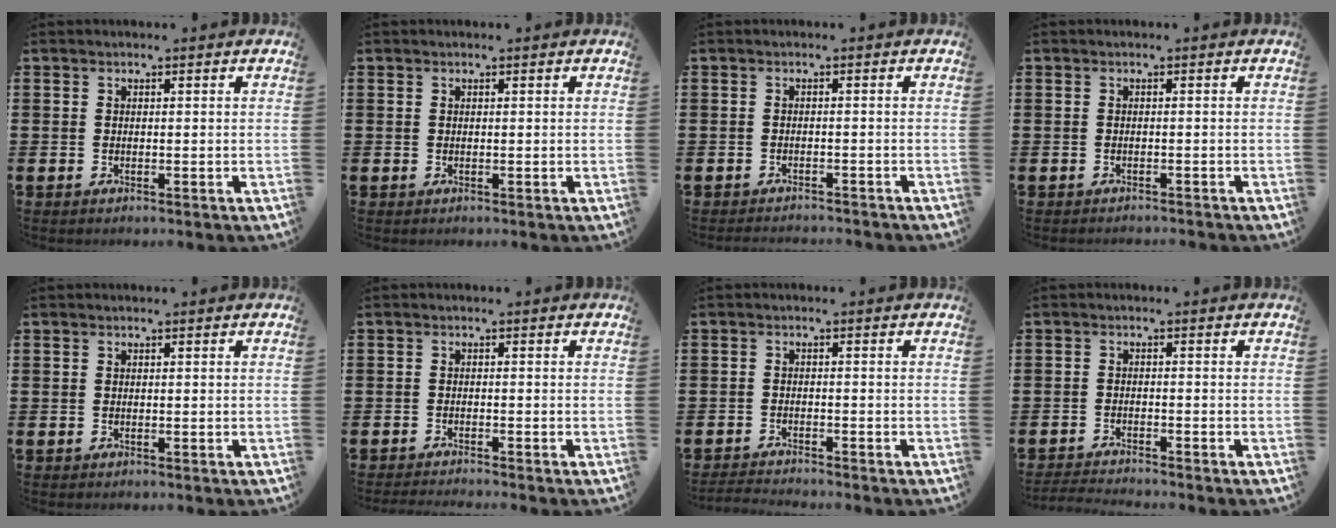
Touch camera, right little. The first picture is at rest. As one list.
[{"total": 0.0}, {"total": 1.1, "force": [-1.1, -0.1, 0.0], "torque": [-0.002, 0.001, -0.023]}, {"total": 0.6, "force": [-0.6, -0.1, -0.1], "torque": [0.002, -0.002, -0.012]}, {"total": 0.0}, {"total": 1.0, "force": [-0.9, -0.2, 0.1], "torque": [0.000, -0.002, -0.019]}, {"total": 1.5, "force": [-1.5, -0.1, 0.1], "torque": [-0.004, 0.003, -0.030]}, {"total": 1.7, "force": [-1.6, -0.2, 0.2], "torque": [-0.004, 0.002, -0.033]}]